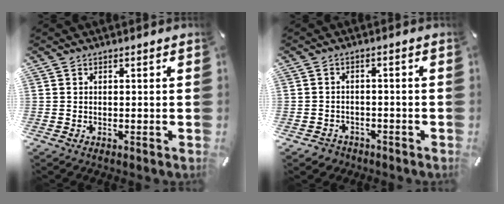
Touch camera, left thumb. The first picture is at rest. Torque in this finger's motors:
{"motor_torque": [-0.25, -0.12, -0.19, 0.20, -0.02]}